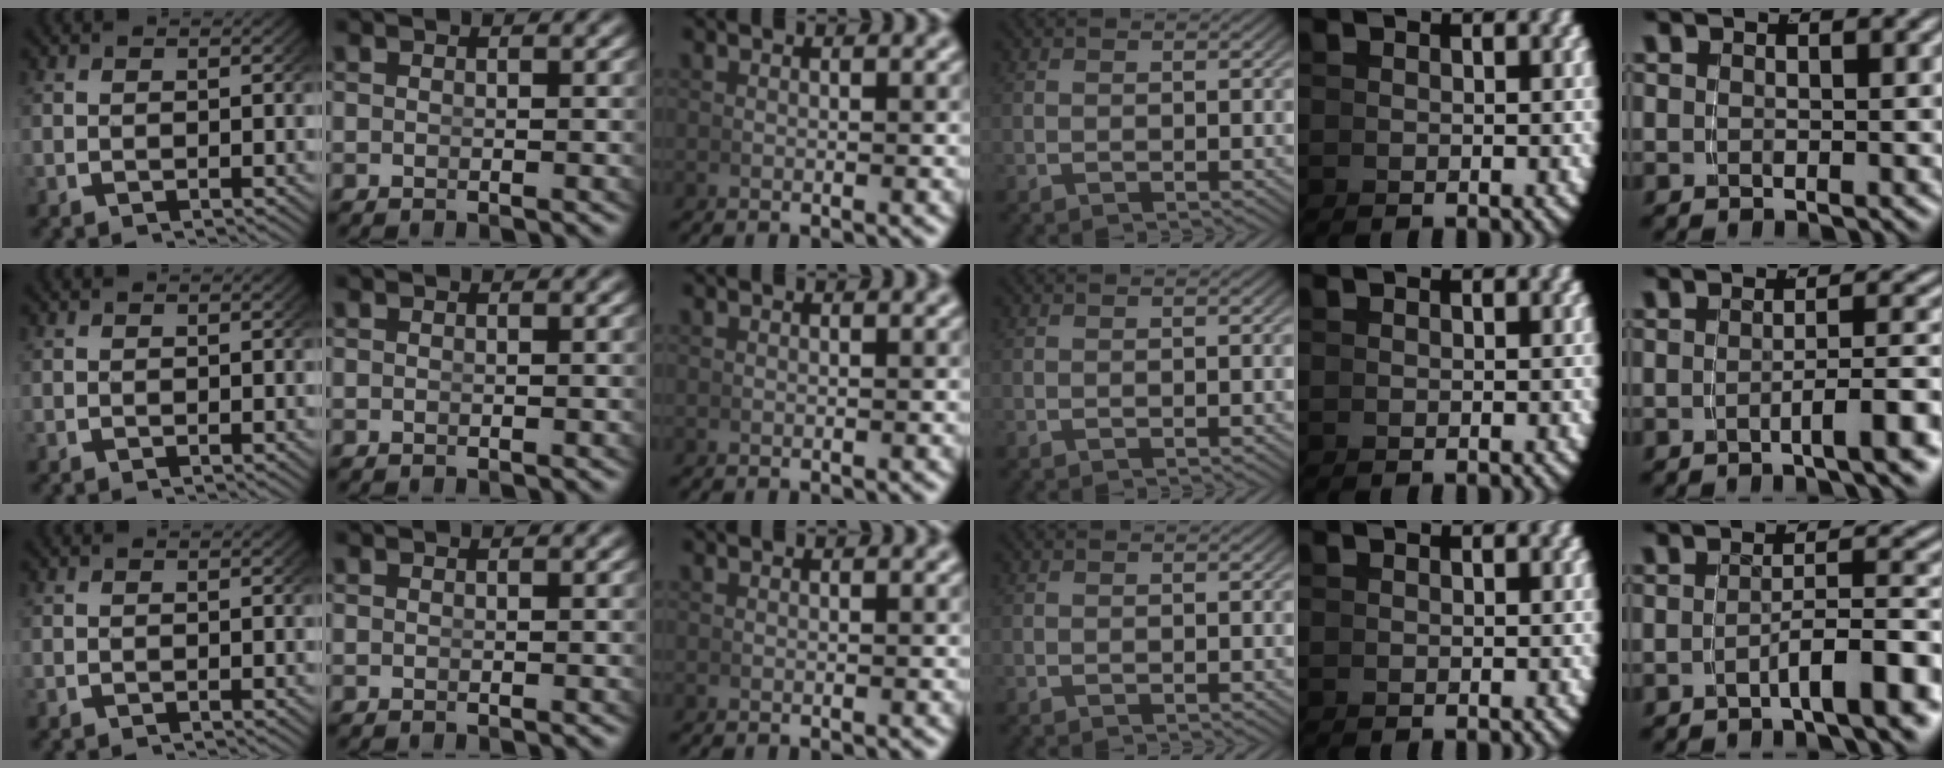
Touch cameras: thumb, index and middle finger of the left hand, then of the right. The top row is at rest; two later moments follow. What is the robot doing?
{"motion": "lift_and_place", "object": "dispenser bottle"}